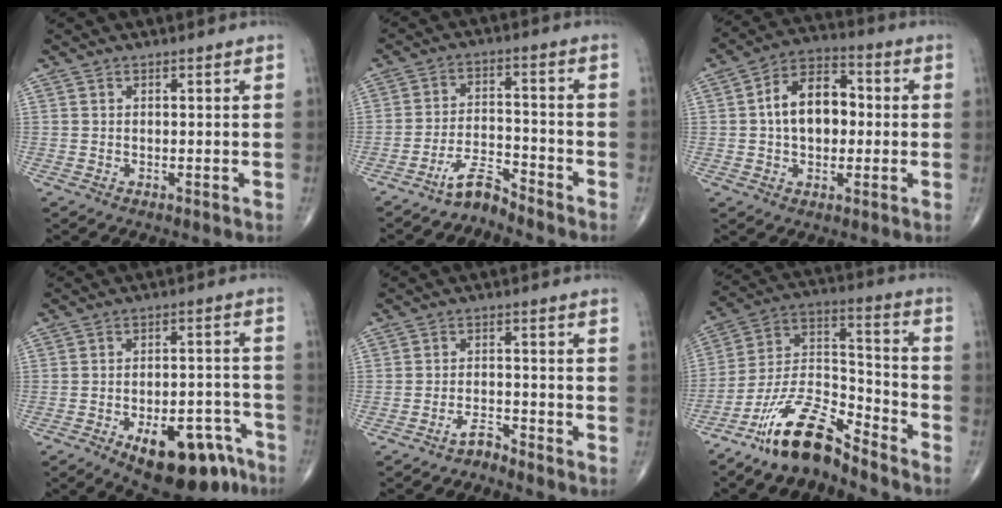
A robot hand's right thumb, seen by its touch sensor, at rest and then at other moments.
{"total": 5.1, "force": [-4.8, 0.7, 1.4], "torque": [-0.018, 0.049, -0.095]}
{"total": 12.1, "force": [0.5, 7.9, 9.1], "torque": [-0.128, 0.025, -0.001]}
{"total": 16.6, "force": [-9.8, 7.7, 11.1], "torque": [-0.109, 0.069, -0.132]}
{"total": 2.4, "force": [-2.3, 0.3, 0.3], "torque": [0.000, 0.012, -0.044]}
{"total": 13.8, "force": [-11.0, 4.2, 7.2], "torque": [-0.121, 0.091, -0.214]}